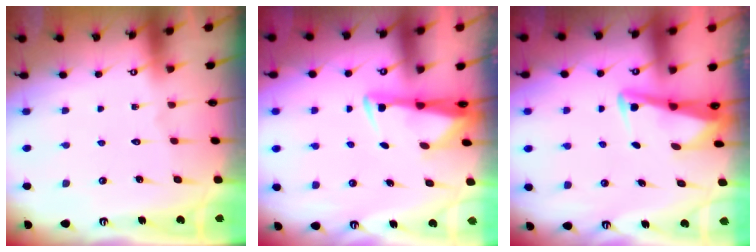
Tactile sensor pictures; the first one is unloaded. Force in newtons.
{"total": 2.9, "press": 2.8, "slide": 0.9}
{"total": 3.1, "press": 3.1, "slide": 0.4}